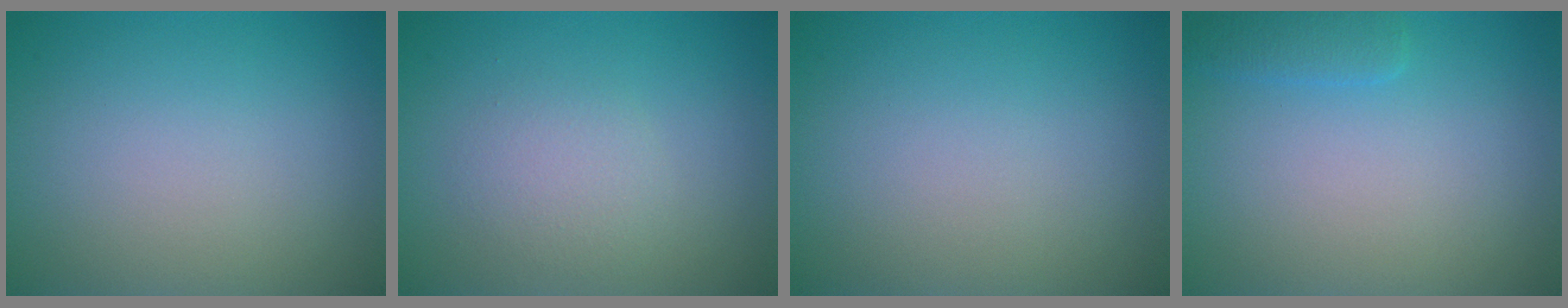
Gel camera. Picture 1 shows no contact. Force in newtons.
{"total": 2.0, "press": 2.0, "slide": 0.2}
{"total": 0.0}
{"total": 1.4, "press": 1.4, "slide": 0.2}